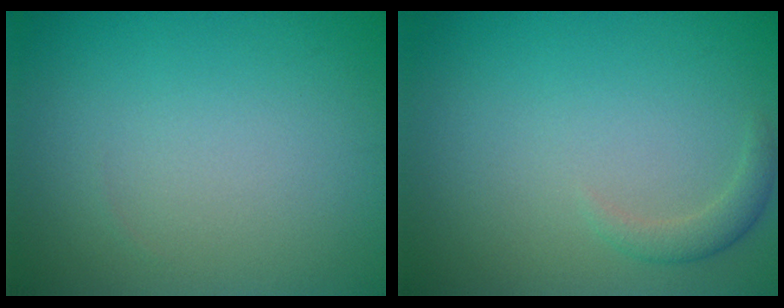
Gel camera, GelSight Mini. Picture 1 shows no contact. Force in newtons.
{"total": 1.5, "press": 1.5, "slide": 0.1}